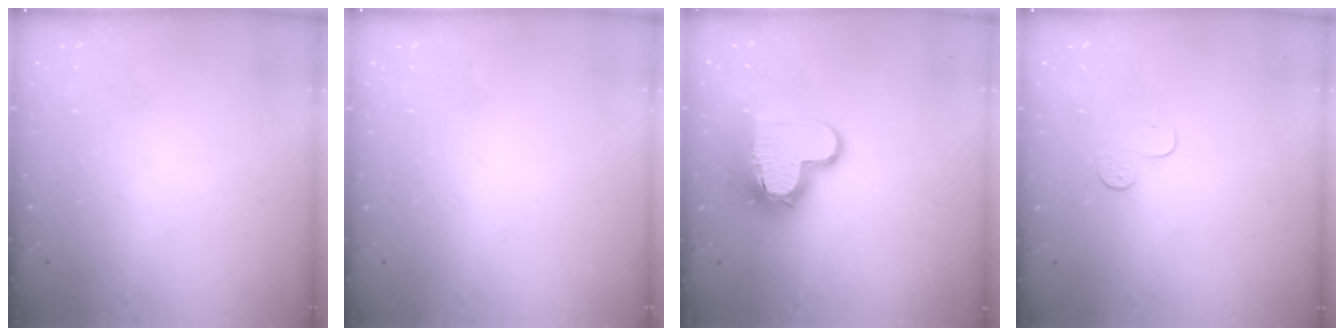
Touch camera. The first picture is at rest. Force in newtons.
{"total": 0.0}
{"total": 12.7, "press": 12.7, "slide": 1.4}
{"total": 5.0, "press": 4.9, "slide": 0.5}